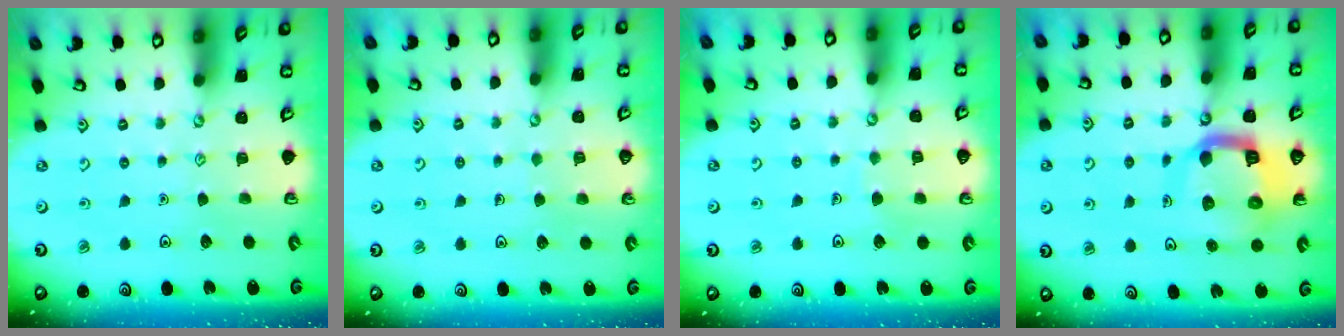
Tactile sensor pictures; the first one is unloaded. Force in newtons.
{"total": 3.5, "press": 3.5, "slide": 0.3}
{"total": 3.8, "press": 3.8, "slide": 0.3}
{"total": 13.8, "press": 13.7, "slide": 1.7}